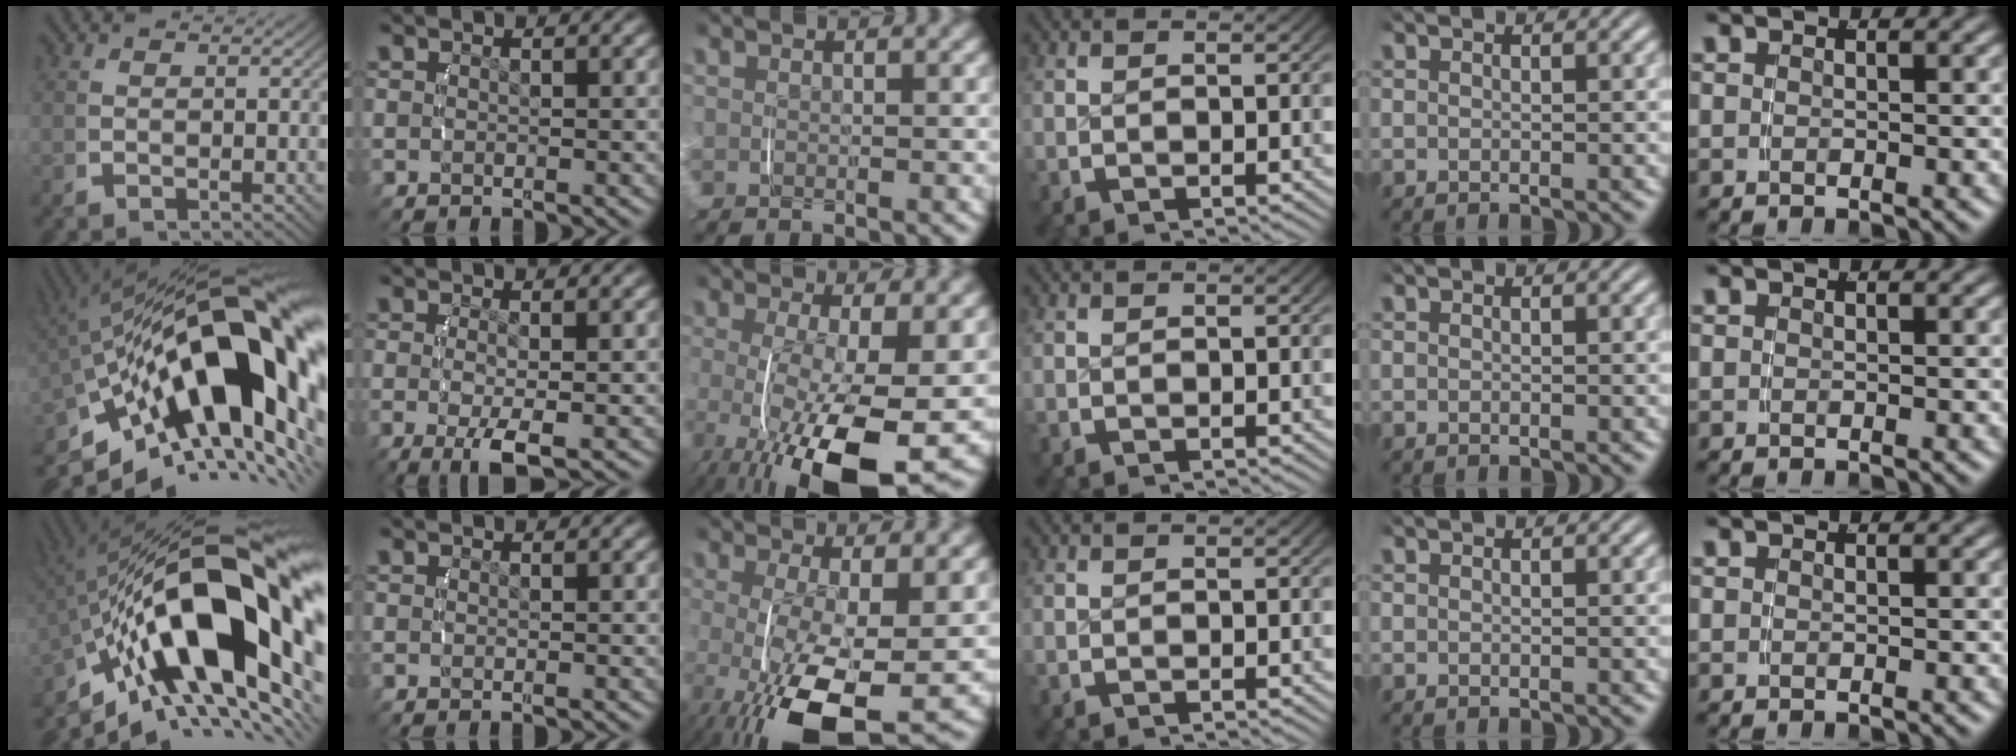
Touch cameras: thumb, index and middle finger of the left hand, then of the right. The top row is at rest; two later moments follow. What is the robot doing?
{"motion": "lift_and_place", "object": "camera"}